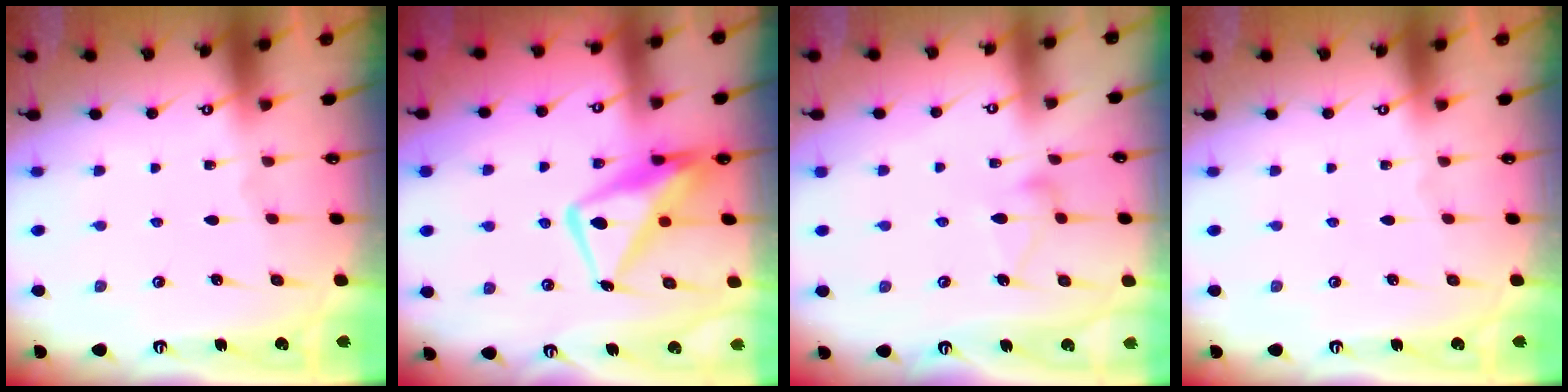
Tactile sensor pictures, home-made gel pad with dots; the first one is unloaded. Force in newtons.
{"total": 12.9, "press": 12.8, "slide": 1.4}
{"total": 7.5, "press": 7.5, "slide": 0.3}
{"total": 0.0}